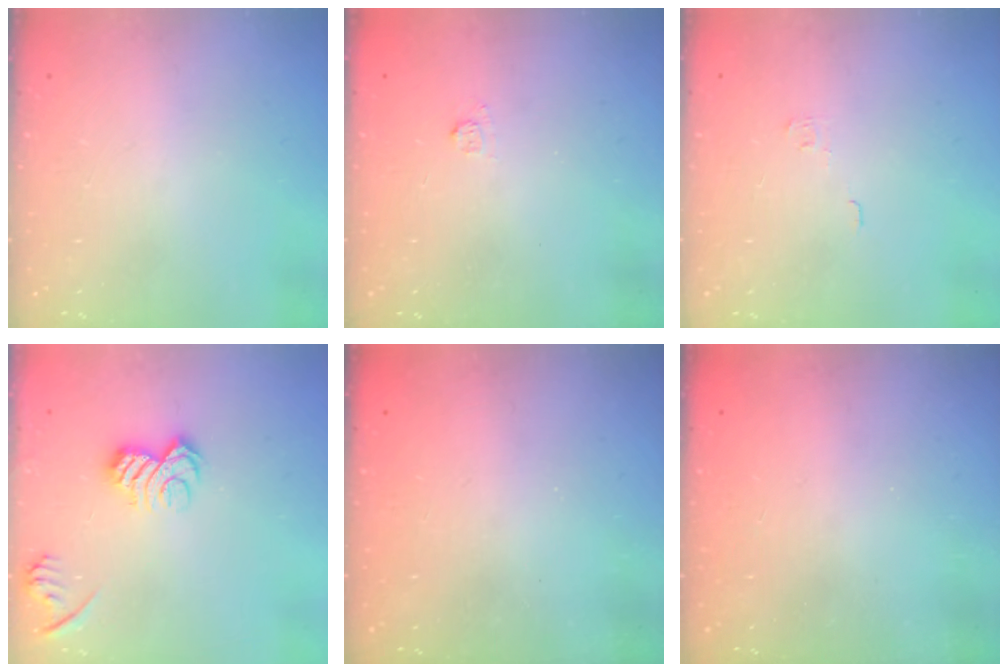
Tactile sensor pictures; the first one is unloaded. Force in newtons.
{"total": 2.2, "press": 2.0, "slide": 0.9}
{"total": 2.3, "press": 2.3, "slide": 0.3}
{"total": 10.4, "press": 10.3, "slide": 1.3}
{"total": 2.4, "press": 2.3, "slide": 0.8}
{"total": 2.3, "press": 2.2, "slide": 0.7}